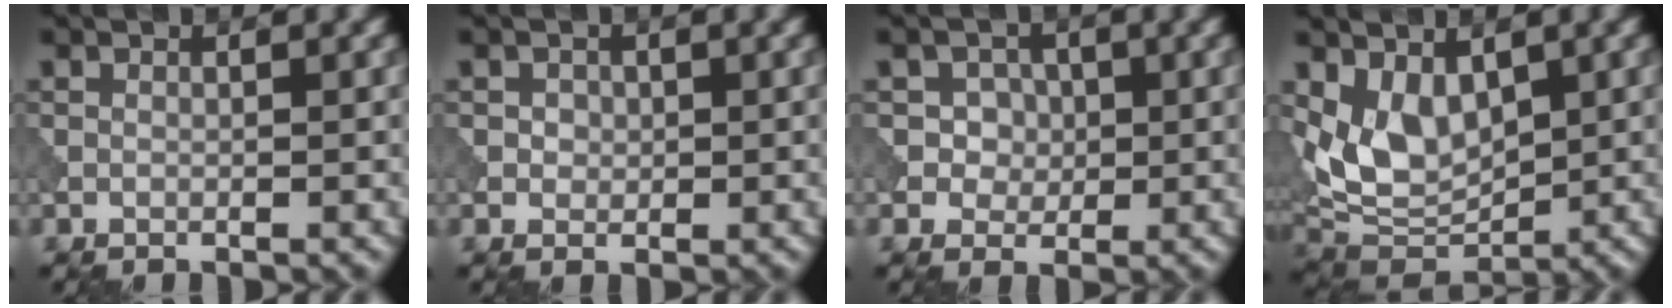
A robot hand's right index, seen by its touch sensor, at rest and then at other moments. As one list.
[{"total": 1.3, "force": [0.2, 1.1, 0.5], "torque": [-0.005, -0.001, 0.004]}, {"total": 3.2, "force": [0.7, 2.9, 1.2], "torque": [-0.012, 0.001, 0.008]}, {"total": 6.3, "force": [1.5, 4.1, 4.5], "torque": [-0.083, -0.016, 0.031]}]